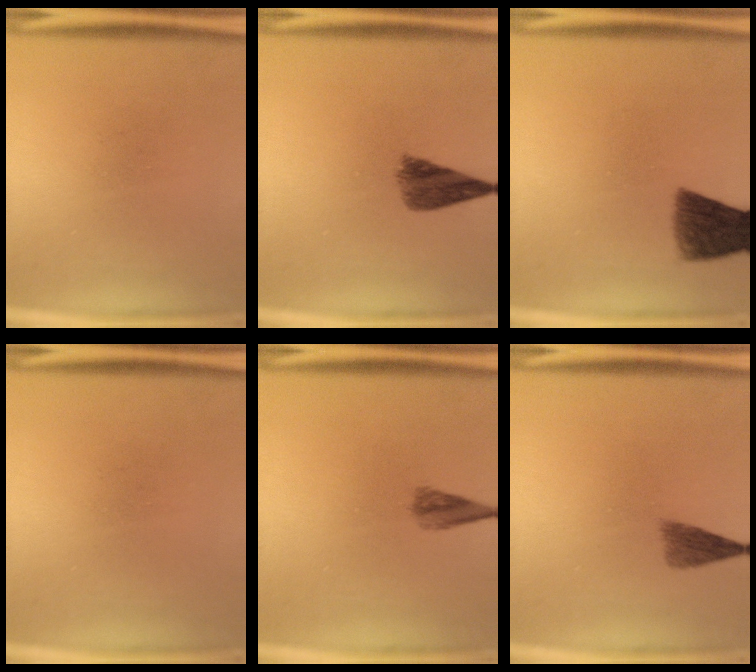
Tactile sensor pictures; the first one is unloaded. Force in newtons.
{"total": 5.3}
{"total": 8.2}
{"total": 0.0}
{"total": 2.5}
{"total": 2.9}